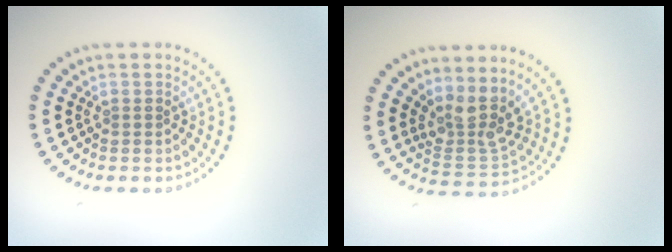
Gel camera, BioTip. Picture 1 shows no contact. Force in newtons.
{"total": 3.6, "press": 2.8, "slide": 2.3}